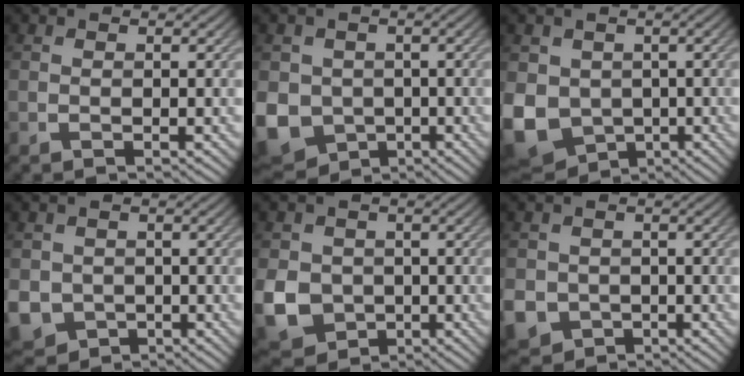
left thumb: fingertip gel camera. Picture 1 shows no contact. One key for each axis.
{"total": 9.4, "fx": -2.0, "fy": 8.1, "fz": 4.3, "tx": -0.125, "ty": -0.039, "tz": -0.042}
{"total": 9.4, "fx": -1.3, "fy": 7.8, "fz": 5.1, "tx": -0.146, "ty": -0.031, "tz": -0.021}
{"total": 5.6, "fx": -1.3, "fy": 5.0, "fz": 2.2, "tx": -0.065, "ty": -0.030, "tz": -0.023}
{"total": 8.0, "fx": -1.6, "fy": 6.9, "fz": 3.8, "tx": -0.109, "ty": -0.024, "tz": -0.039}
{"total": 5.7, "fx": -1.7, "fy": 5.0, "fz": 2.0, "tx": -0.058, "ty": -0.027, "tz": -0.036}